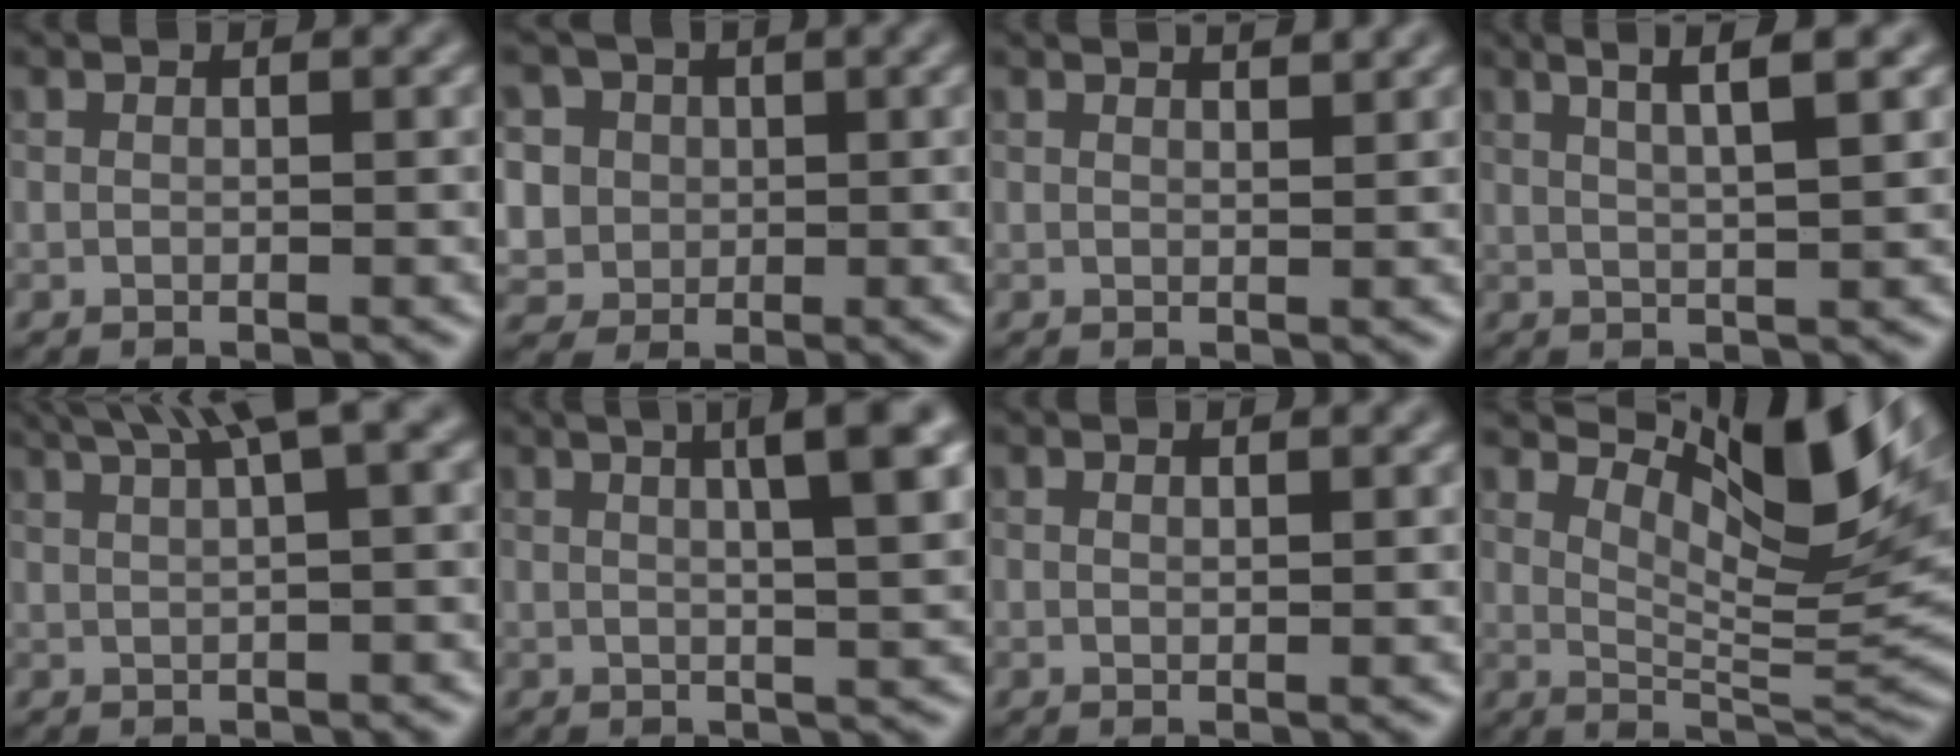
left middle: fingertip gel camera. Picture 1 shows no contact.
{"total": 6.7, "force": [2.5, 5.8, 2.2], "torque": [-0.069, 0.027, 0.038]}
{"total": 2.4, "force": [2.0, 0.7, 1.0], "torque": [0.009, 0.018, 0.009]}
{"total": 3.1, "force": [1.6, 0.0, 2.7], "torque": [-0.041, 0.008, 0.040]}
{"total": 5.0, "force": [3.1, 0.6, 3.9], "torque": [-0.057, 0.023, 0.051]}
{"total": 6.4, "force": [2.4, 1.3, 5.7], "torque": [-0.050, 0.024, 0.040]}
{"total": 0.7, "force": [0.4, 0.2, 0.6], "torque": [-0.004, 0.005, 0.004]}
{"total": 9.6, "force": [5.4, 2.4, 7.5], "torque": [-0.121, 0.002, 0.110]}